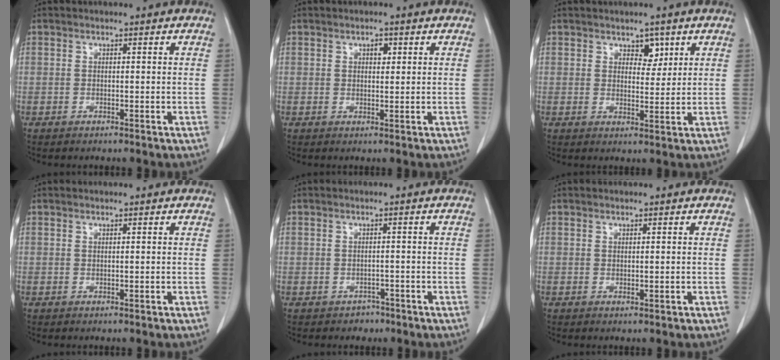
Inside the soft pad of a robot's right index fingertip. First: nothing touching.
{"total": 1.4, "force": [0.6, 0.9, 0.9], "torque": [-0.012, -0.002, 0.007]}
{"total": 3.0, "force": [1.7, 1.8, 1.7], "torque": [-0.018, -0.002, 0.028]}
{"total": 0.0}
{"total": 2.0, "force": [-1.3, 1.5, 0.1], "torque": [-0.005, 0.010, -0.016]}
{"total": 0.7, "force": [-0.1, 0.1, 0.7], "torque": [-0.014, -0.005, 0.003]}